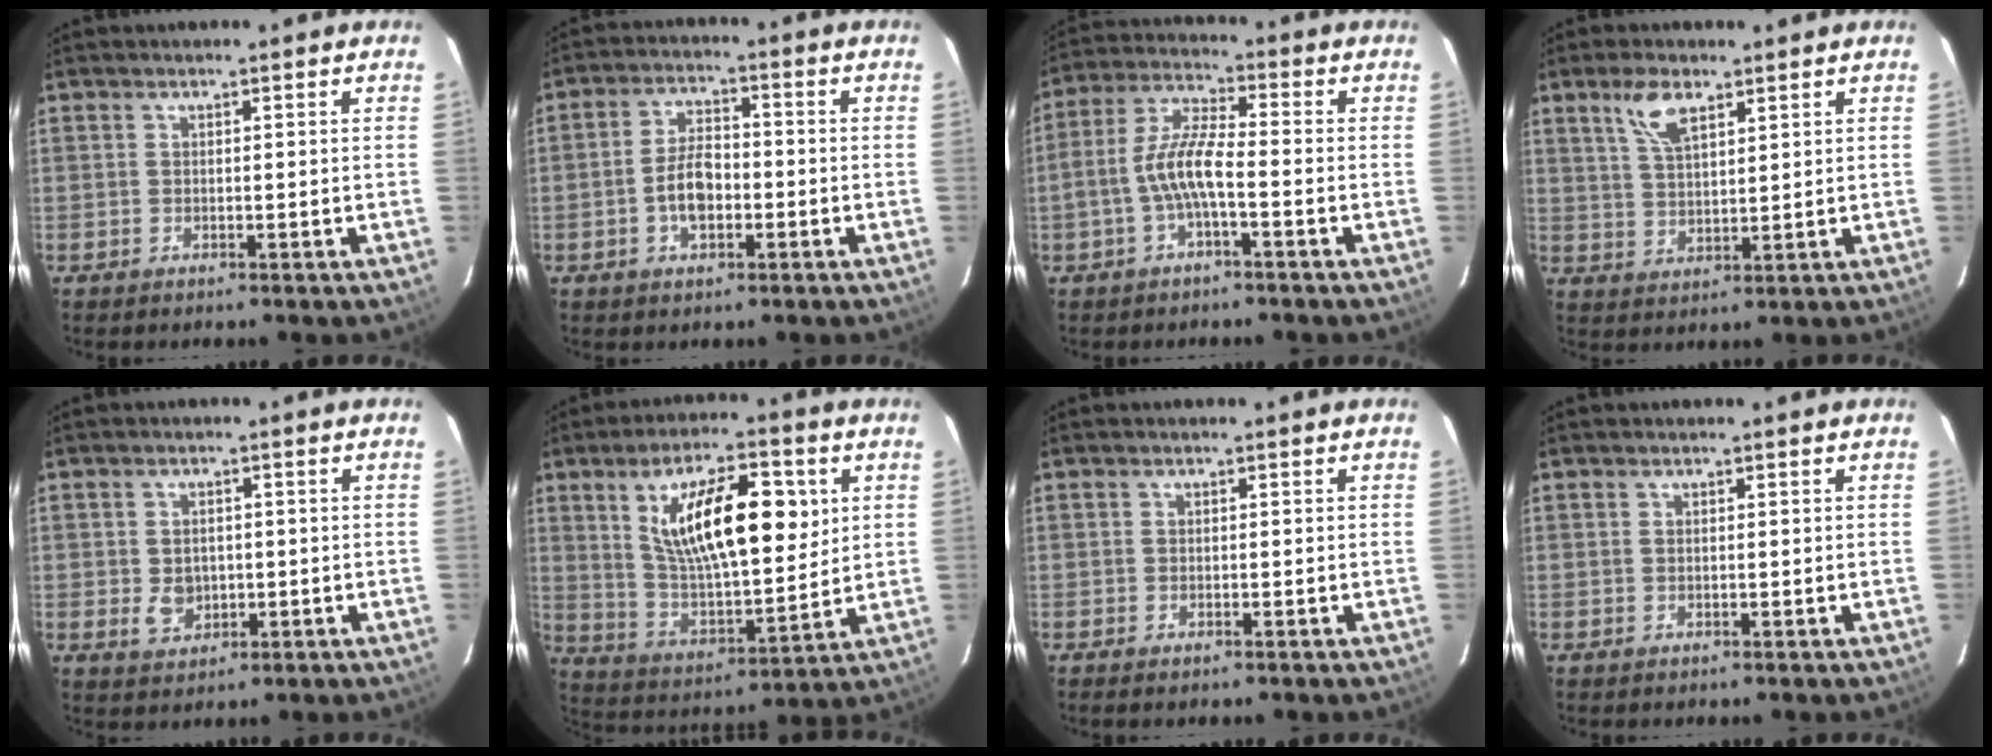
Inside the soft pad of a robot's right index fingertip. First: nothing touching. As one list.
[{"total": 6.5, "force": [-1.9, 3.6, 5.1], "torque": [-0.102, 0.010, -0.029]}, {"total": 7.5, "force": [-2.5, 1.8, 6.9], "torque": [-0.155, 0.013, -0.048]}, {"total": 6.2, "force": [3.7, 2.5, 4.2], "torque": [-0.082, 0.009, 0.075]}, {"total": 4.4, "force": [-0.6, 3.6, 2.4], "torque": [-0.044, -0.002, -0.002]}, {"total": 19.0, "force": [6.1, 7.2, 16.5], "torque": [-0.279, 0.009, 0.115]}, {"total": 0.8, "force": [-0.7, 0.3, 0.4], "torque": [-0.009, -0.003, -0.014]}, {"total": 0.0}]